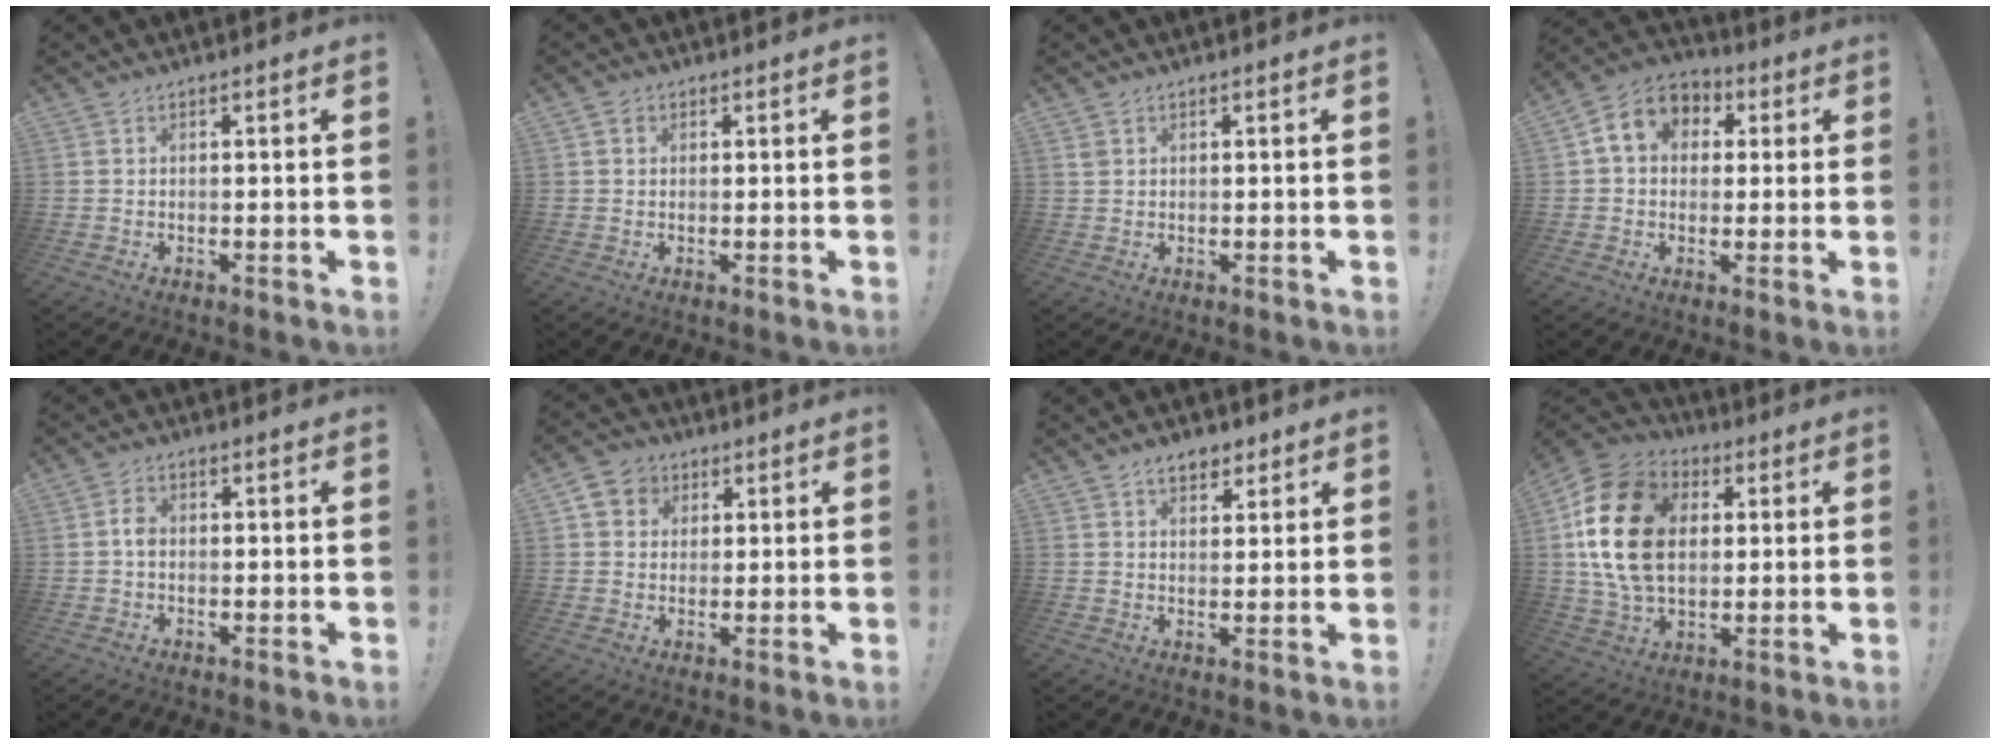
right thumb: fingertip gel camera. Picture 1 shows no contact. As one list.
[{"total": 1.2, "force": [0.5, 1.0, 0.3], "torque": [-0.001, 0.000, 0.010]}, {"total": 2.4, "force": [1.4, 1.6, 1.1], "torque": [-0.022, -0.002, 0.029]}, {"total": 10.9, "force": [2.8, 8.8, 5.7], "torque": [-0.080, 0.004, 0.059]}, {"total": 2.8, "force": [-0.3, 1.9, 2.1], "torque": [-0.037, 0.008, -0.006]}, {"total": 6.3, "force": [2.1, 5.5, 2.0], "torque": [-0.033, -0.003, 0.043]}, {"total": 4.8, "force": [3.2, 3.0, 2.1], "torque": [-0.020, -0.010, 0.056]}, {"total": 23.2, "force": [4.0, 16.4, 15.9], "torque": [-0.287, -0.002, 0.072]}]